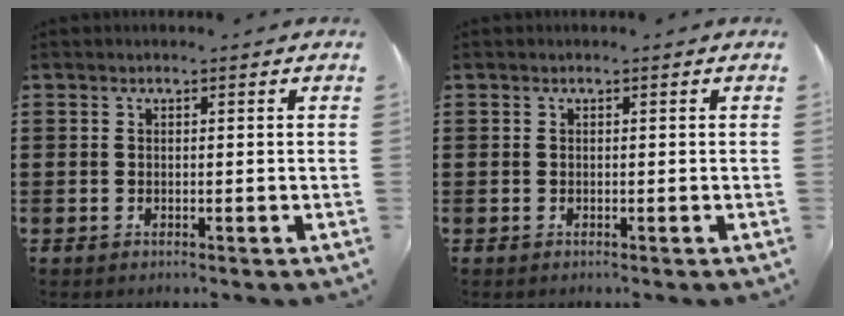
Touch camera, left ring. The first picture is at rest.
{"total": 0.0}